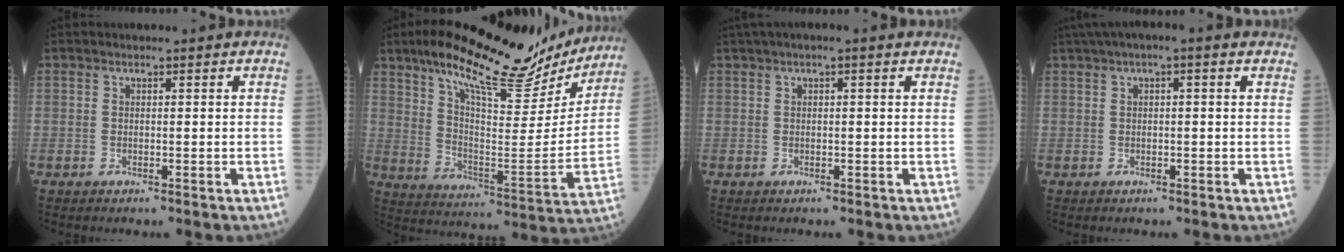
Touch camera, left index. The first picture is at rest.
{"total": 23.7, "force": [18.6, 6.2, 13.4], "torque": [-0.213, 0.000, 0.267]}
{"total": 2.8, "force": [1.5, 0.2, 2.4], "torque": [-0.046, 0.020, 0.020]}
{"total": 4.9, "force": [2.5, 0.7, 4.1], "torque": [-0.074, 0.030, 0.036]}